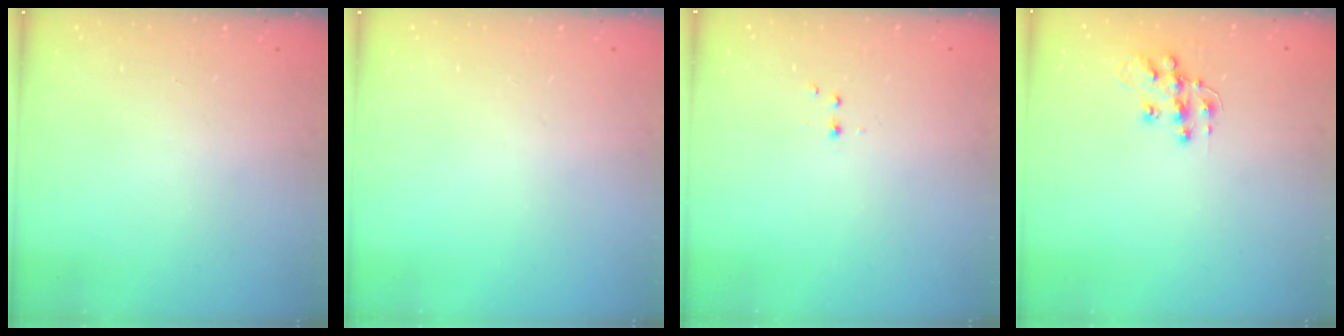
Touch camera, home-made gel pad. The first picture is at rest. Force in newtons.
{"total": 0.0}
{"total": 2.2, "press": 1.9, "slide": 1.2}
{"total": 10.7, "press": 10.7, "slide": 0.7}